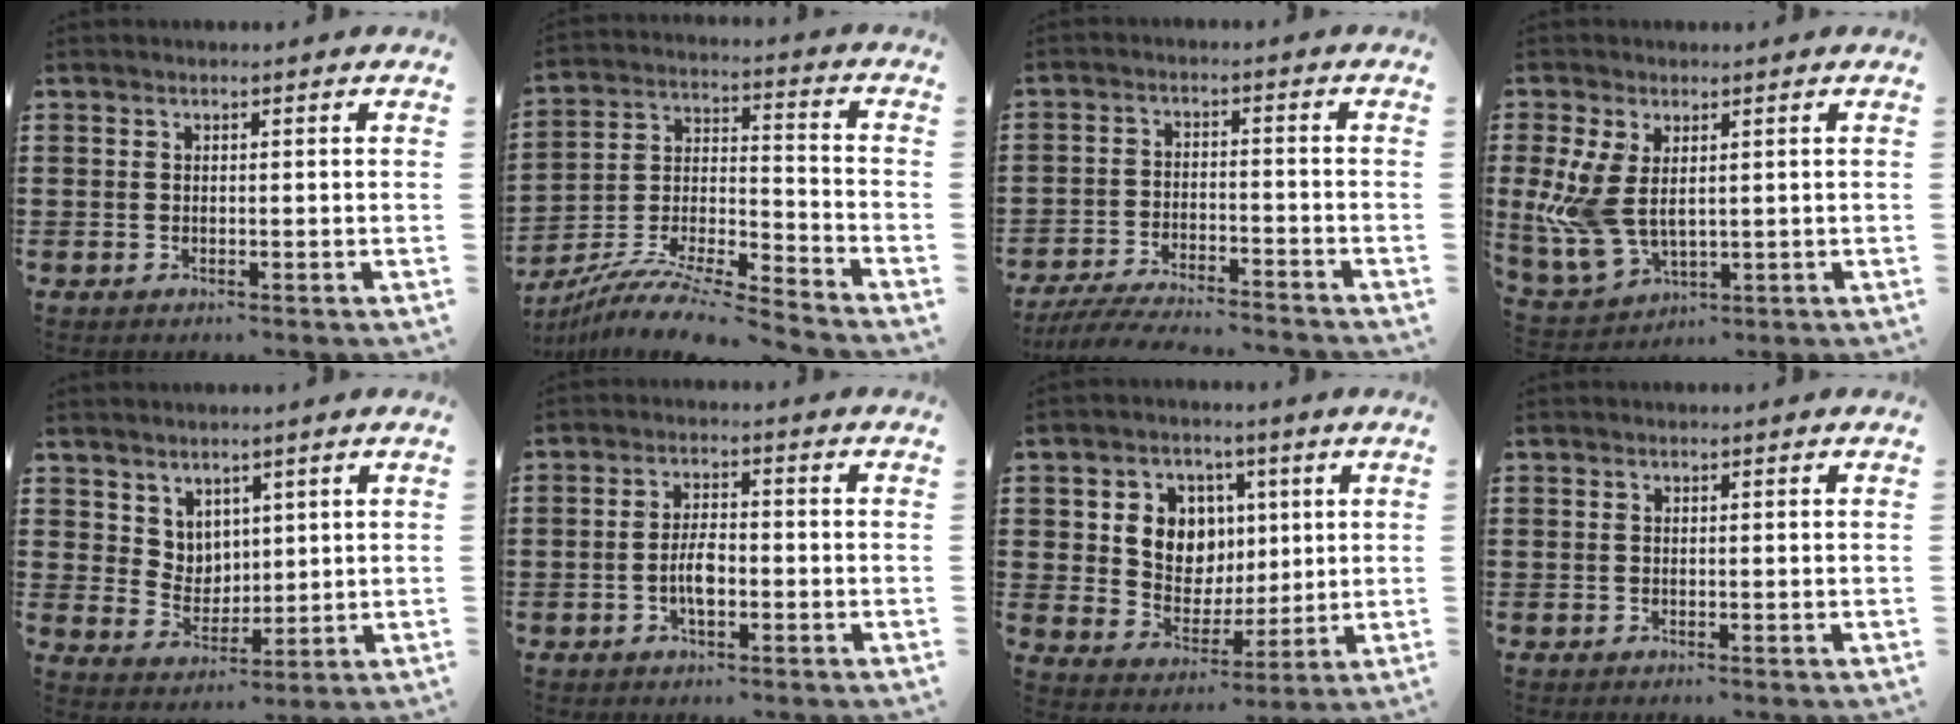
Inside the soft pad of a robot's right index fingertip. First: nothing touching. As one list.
[{"total": 9.7, "force": [-9.0, 0.2, 3.5], "torque": [-0.063, 0.005, -0.181]}, {"total": 5.4, "force": [-5.2, 0.1, 1.4], "torque": [-0.035, -0.006, -0.104]}, {"total": 6.7, "force": [1.0, 4.0, 5.4], "torque": [-0.143, -0.010, 0.016]}, {"total": 4.8, "force": [3.6, 3.2, 0.4], "torque": [-0.028, -0.003, 0.069]}, {"total": 4.4, "force": [-1.1, 1.7, 3.9], "torque": [-0.082, 0.004, -0.024]}, {"total": 7.9, "force": [2.1, 7.1, 2.8], "torque": [-0.076, 0.007, 0.039]}, {"total": 0.0}]